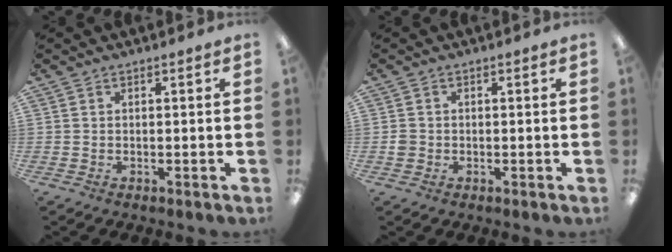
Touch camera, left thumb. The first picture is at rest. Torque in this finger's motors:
{"motor_torque": [-0.03, 0.02, 0.01, 0.00, 0.00]}